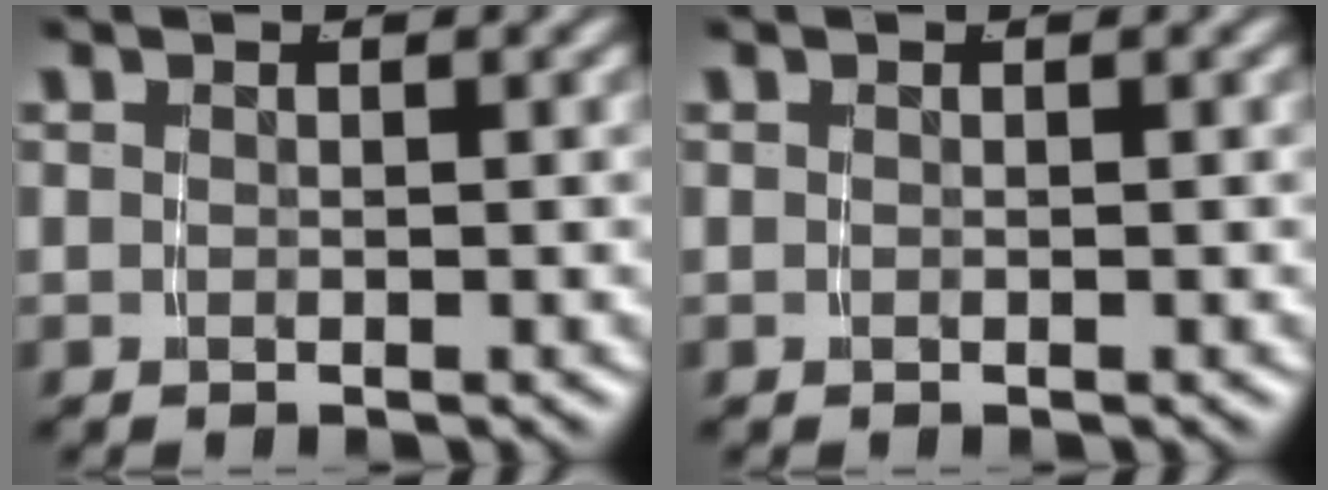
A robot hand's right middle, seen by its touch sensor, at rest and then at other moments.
{"total": 0.0}